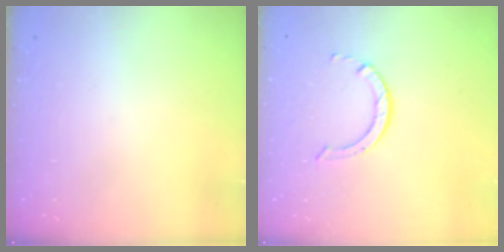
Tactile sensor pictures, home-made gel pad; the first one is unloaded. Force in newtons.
{"total": 3.5, "press": 3.5, "slide": 0.5}